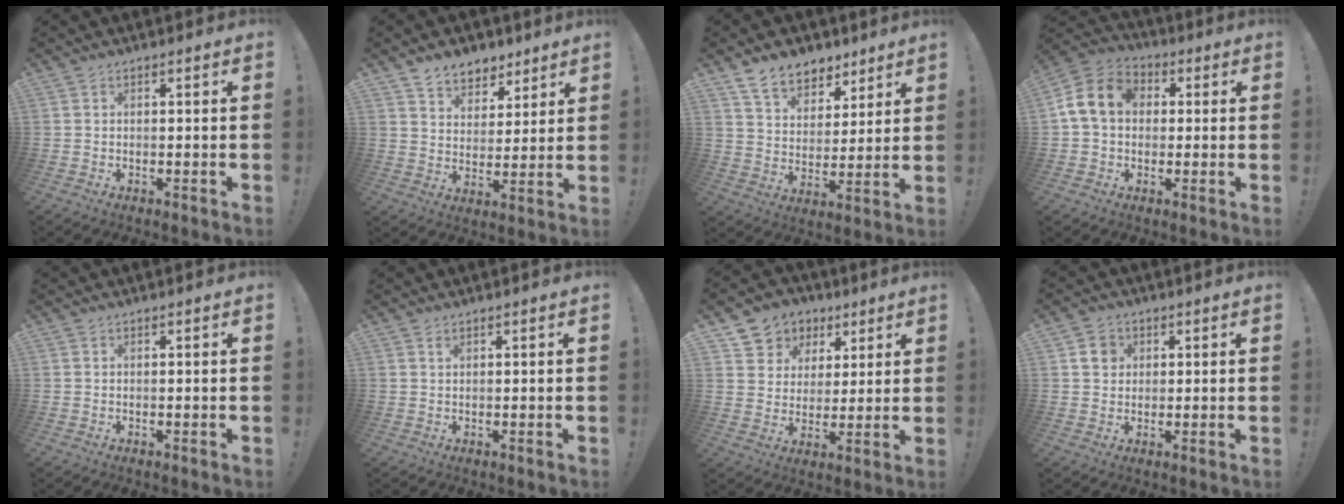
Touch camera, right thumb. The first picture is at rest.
{"total": 8.2, "force": [6.1, 5.3, 1.4], "torque": [-0.018, -0.047, 0.119]}
{"total": 11.2, "force": [8.4, 6.6, 3.3], "torque": [-0.063, -0.057, 0.163]}
{"total": 12.8, "force": [2.4, 10.0, 7.7], "torque": [-0.136, 0.014, 0.050]}
{"total": 0.0}
{"total": 0.6, "force": [0.4, 0.2, 0.4], "torque": [-0.005, -0.001, 0.007]}
{"total": 8.4, "force": [3.5, 7.5, 1.4], "torque": [-0.021, -0.025, 0.073]}
{"total": 4.9, "force": [1.7, 4.3, 1.6], "torque": [-0.009, -0.004, 0.029]}